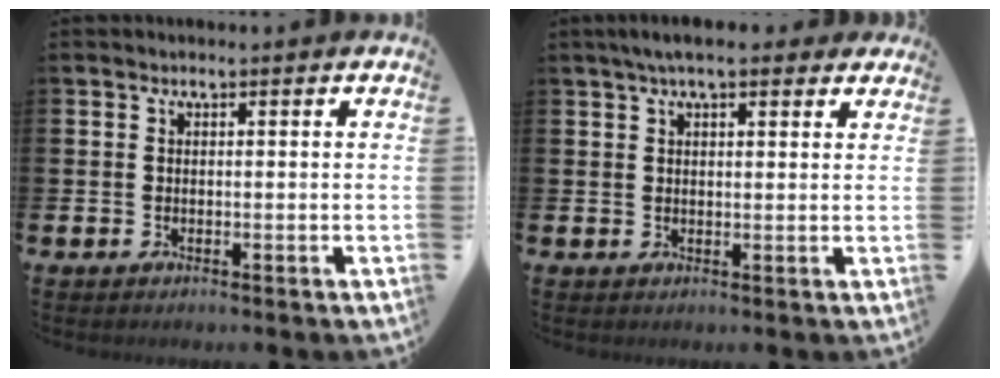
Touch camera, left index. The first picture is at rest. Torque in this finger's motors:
{"motor_torque": [1.00, -1.14, 0.52, 0.06]}